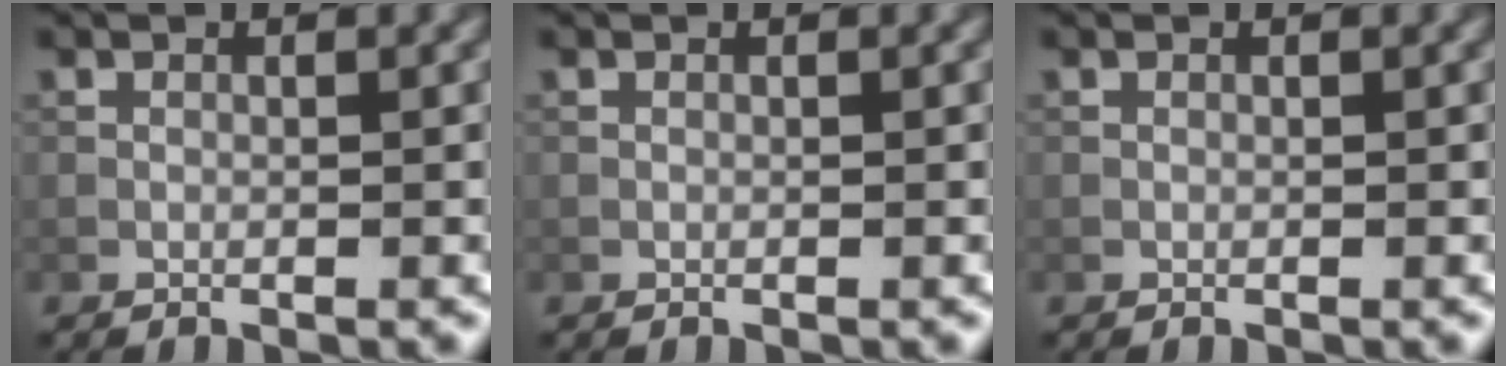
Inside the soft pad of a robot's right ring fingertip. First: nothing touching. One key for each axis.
{"total": 0.0}
{"total": 0.0}